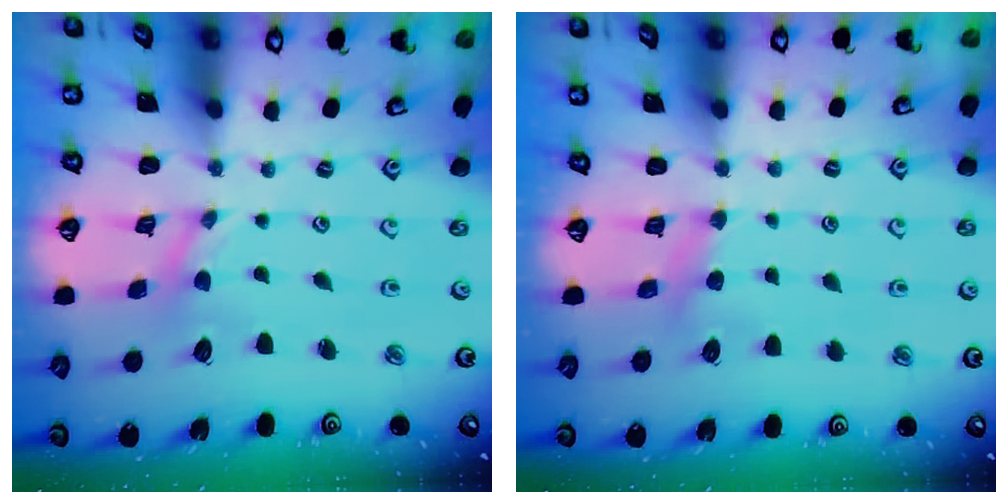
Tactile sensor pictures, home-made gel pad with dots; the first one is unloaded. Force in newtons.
{"total": 4.8, "press": 4.8, "slide": 0.9}